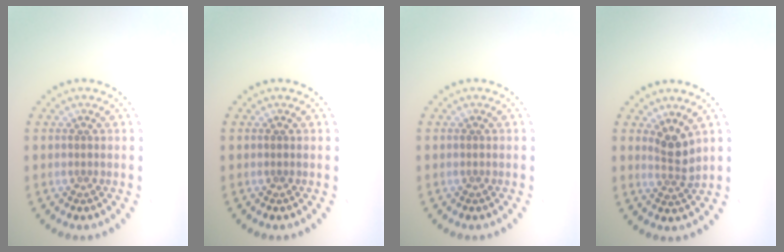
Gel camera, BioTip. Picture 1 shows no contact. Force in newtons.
{"total": 0.0}
{"total": 0.0}
{"total": 2.3, "press": 1.7, "slide": 1.5}